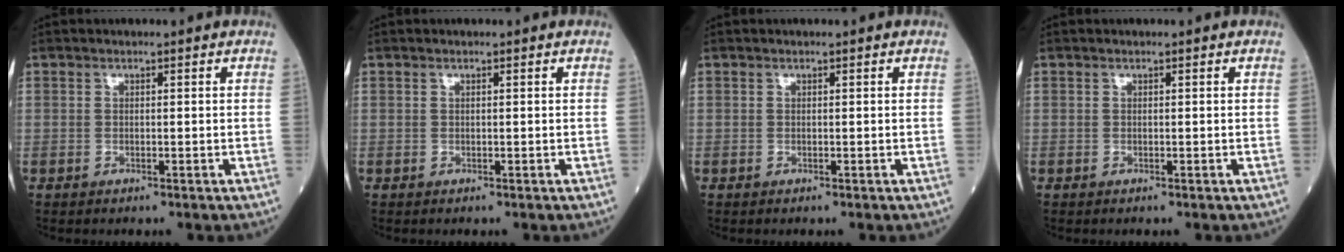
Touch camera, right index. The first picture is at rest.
{"total": 0.0}
{"total": 0.0}
{"total": 0.0}